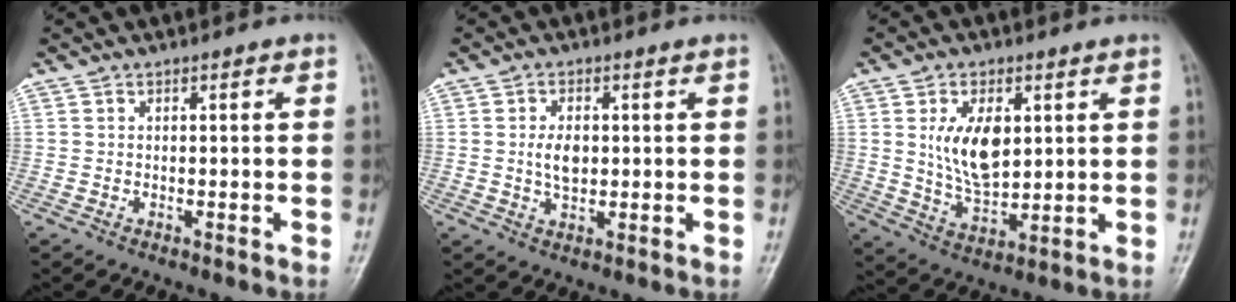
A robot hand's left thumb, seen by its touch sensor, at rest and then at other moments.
{"total": 4.3, "force": [0.5, 2.5, 3.5], "torque": [-0.060, -0.001, 0.011]}
{"total": 10.6, "force": [2.6, 5.7, 8.5], "torque": [-0.134, -0.019, 0.057]}